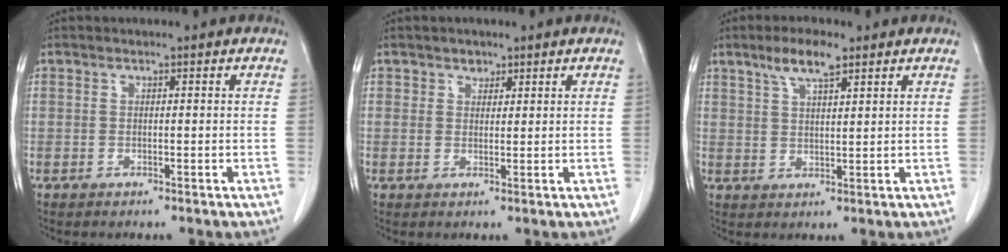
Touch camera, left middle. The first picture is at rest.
{"total": 1.5, "force": [1.0, 1.1, 0.2], "torque": [0.001, -0.003, 0.015]}
{"total": 5.4, "force": [3.6, 1.1, 3.8], "torque": [-0.078, 0.006, 0.066]}